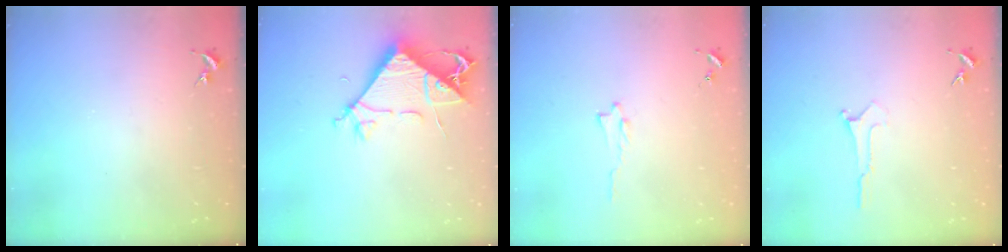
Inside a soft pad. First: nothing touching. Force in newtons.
{"total": 7.7, "press": 7.6, "slide": 1.2}
{"total": 0.6, "press": 0.6, "slide": 0.1}
{"total": 0.0}